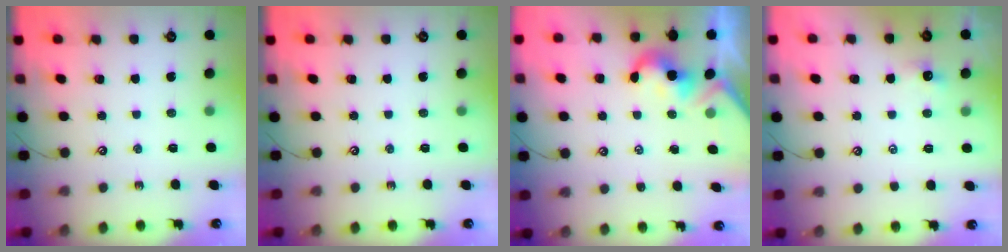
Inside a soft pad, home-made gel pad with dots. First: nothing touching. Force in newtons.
{"total": 0.0}
{"total": 2.0, "press": 1.9, "slide": 0.5}
{"total": 3.3, "press": 3.3, "slide": 0.1}